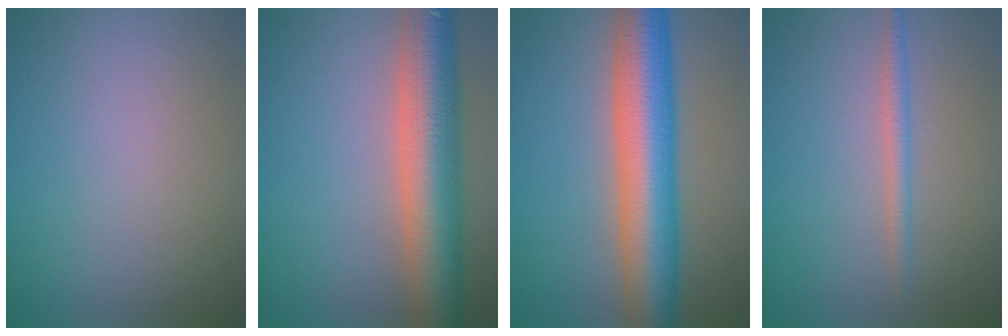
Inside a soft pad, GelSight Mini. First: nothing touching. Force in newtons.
{"total": 9.4, "press": 9.4, "slide": 0.5}
{"total": 10.3, "press": 10.3, "slide": 0.4}
{"total": 1.7, "press": 1.7, "slide": 0.0}